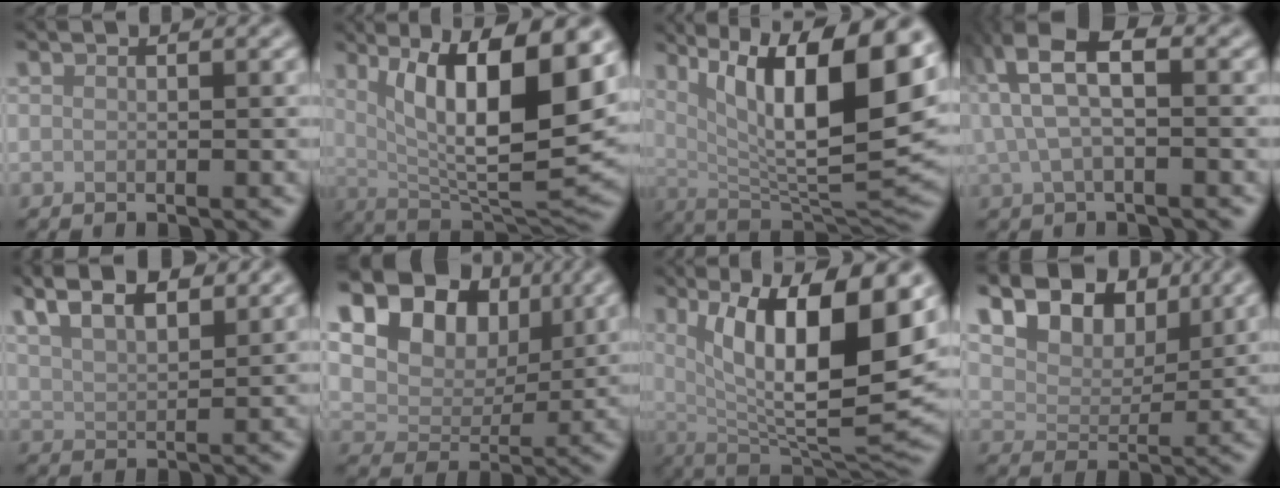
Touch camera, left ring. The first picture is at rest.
{"total": 13.2, "force": [4.1, 4.0, 11.9], "torque": [-0.175, -0.012, 0.074]}
{"total": 14.9, "force": [5.5, 4.6, 13.1], "torque": [-0.203, -0.005, 0.096]}
{"total": 6.4, "force": [2.3, 2.8, 5.3], "torque": [-0.106, 0.017, 0.039]}
{"total": 7.4, "force": [5.2, 2.8, 4.4], "torque": [-0.076, 0.032, 0.065]}
{"total": 17.4, "force": [8.9, 12.3, 8.6], "torque": [-0.193, 0.044, 0.163]}
{"total": 14.6, "force": [4.7, 4.6, 13.0], "torque": [-0.190, -0.009, 0.082]}
{"total": 9.4, "force": [5.6, 5.8, 4.7], "torque": [-0.095, 0.012, 0.090]}